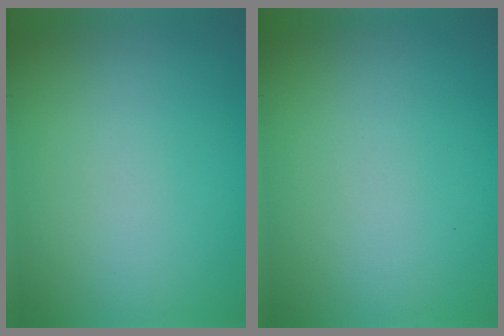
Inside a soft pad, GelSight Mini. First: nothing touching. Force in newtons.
{"total": 0.0}